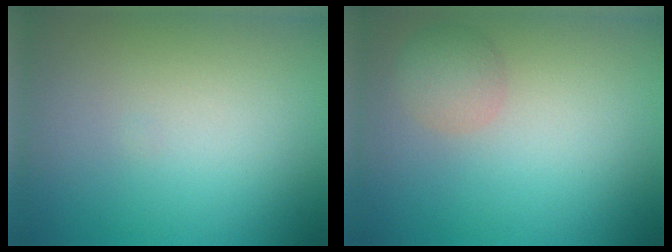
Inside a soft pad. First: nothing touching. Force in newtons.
{"total": 2.2, "press": 2.2, "slide": 0.1}